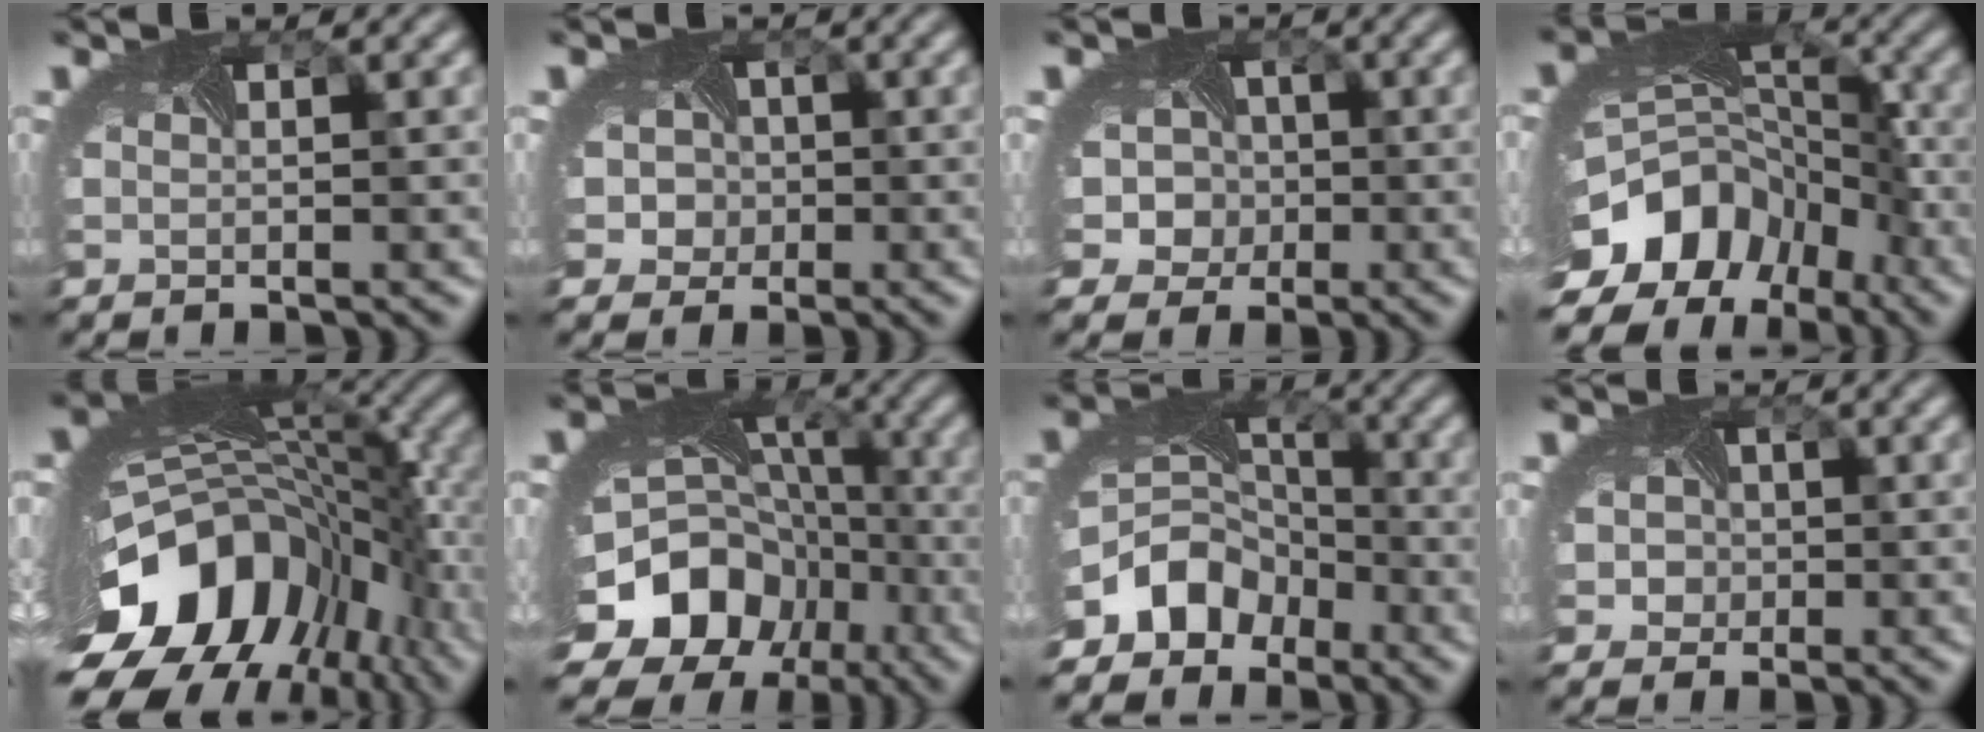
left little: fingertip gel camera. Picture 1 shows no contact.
{"total": 4.1, "force": [-0.3, 3.8, 1.5], "torque": [-0.010, 0.008, -0.022]}
{"total": 7.9, "force": [-0.6, 7.1, 3.4], "torque": [-0.055, 0.009, -0.049]}
{"total": 14.4, "force": [-7.5, 10.2, 6.9], "torque": [-0.138, -0.026, -0.104]}
{"total": 16.2, "force": [-5.2, 10.4, 11.3], "torque": [-0.223, -0.050, -0.073]}
{"total": 15.7, "force": [-7.5, 12.3, 6.3], "torque": [-0.134, -0.037, -0.116]}
{"total": 7.2, "force": [-4.4, 5.2, 2.2], "torque": [-0.042, -0.007, -0.090]}
{"total": 2.9, "force": [-0.1, 2.7, 1.0], "torque": [0.000, 0.006, -0.013]}